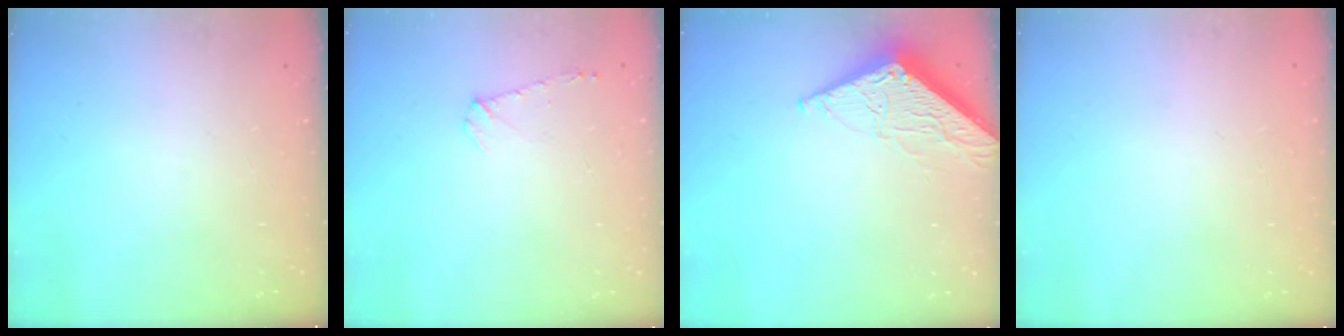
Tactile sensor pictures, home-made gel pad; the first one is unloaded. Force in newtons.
{"total": 6.1, "press": 6.0, "slide": 0.8}
{"total": 6.4, "press": 6.4, "slide": 0.8}
{"total": 0.0}